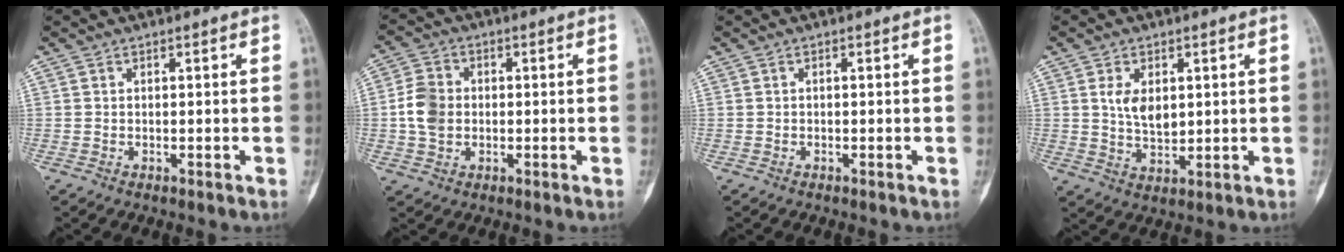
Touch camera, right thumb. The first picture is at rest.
{"total": 6.8, "force": [-0.2, 5.5, 4.1], "torque": [-0.069, 0.009, -0.010]}
{"total": 0.0}
{"total": 6.2, "force": [1.5, 3.7, 4.6], "torque": [-0.065, -0.012, 0.034]}